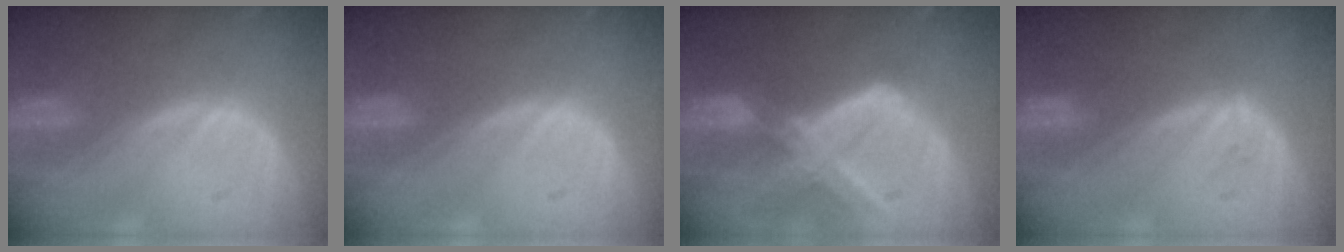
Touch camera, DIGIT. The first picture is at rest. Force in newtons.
{"total": 0.6, "press": 0.2, "slide": 0.5}
{"total": 8.2, "press": 7.1, "slide": 4.0}
{"total": 1.1, "press": 1.1, "slide": 0.1}